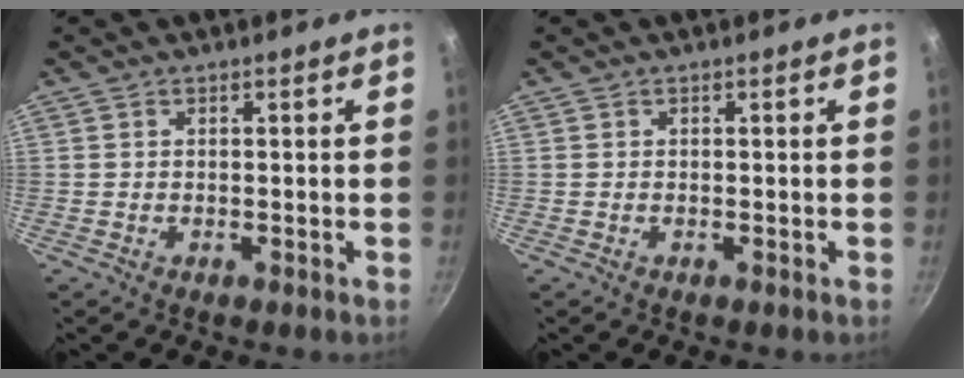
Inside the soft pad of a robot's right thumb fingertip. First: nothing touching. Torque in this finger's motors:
{"motor_torque": [-0.14, -0.15, -0.05, 0.05, 0.01]}